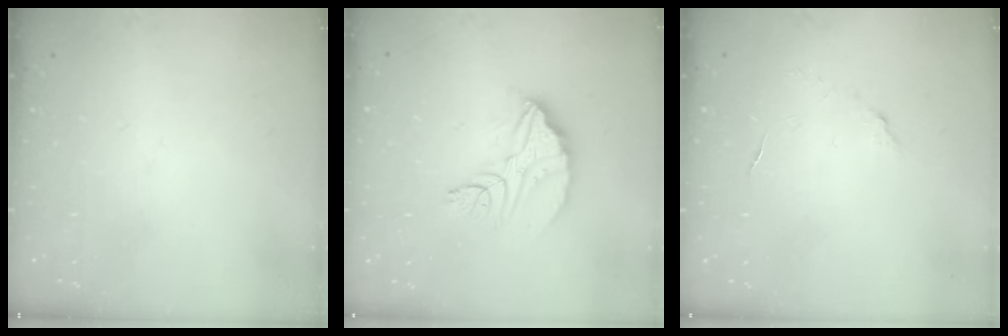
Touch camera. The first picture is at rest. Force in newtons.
{"total": 10.5, "press": 10.4, "slide": 0.9}
{"total": 3.8, "press": 3.8, "slide": 0.4}